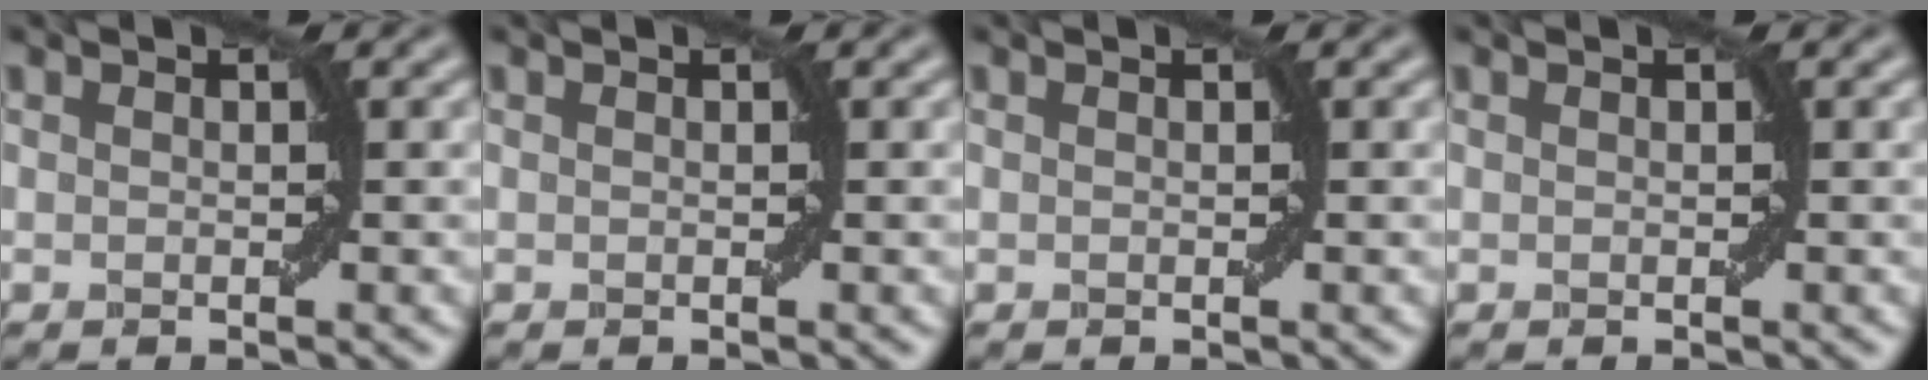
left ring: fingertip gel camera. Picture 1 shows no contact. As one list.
[{"total": 0.0}, {"total": 0.0}, {"total": 0.0}]